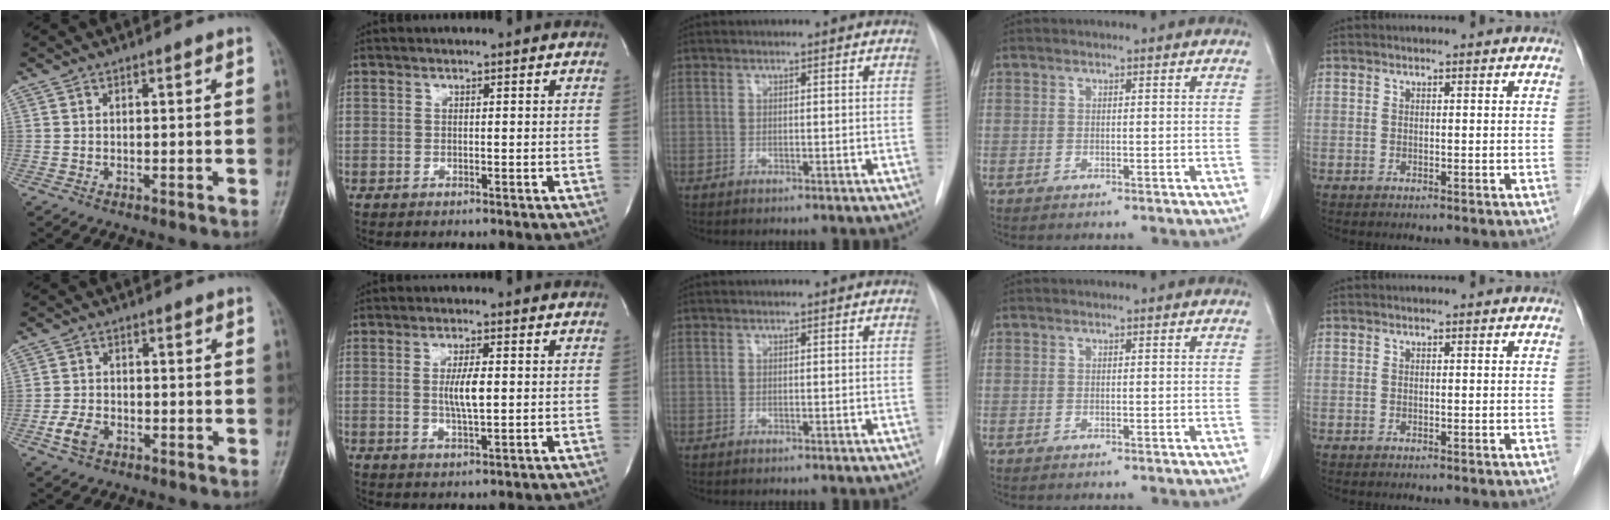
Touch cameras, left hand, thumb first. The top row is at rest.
{"thumb": {"total": 4.4, "force": [-2.1, 2.9, 2.6], "torque": [-0.050, 0.009, -0.042]}, "index": {"total": 4.6, "force": [0.2, 0.8, 4.6], "torque": [-0.086, -0.002, 0.002]}}